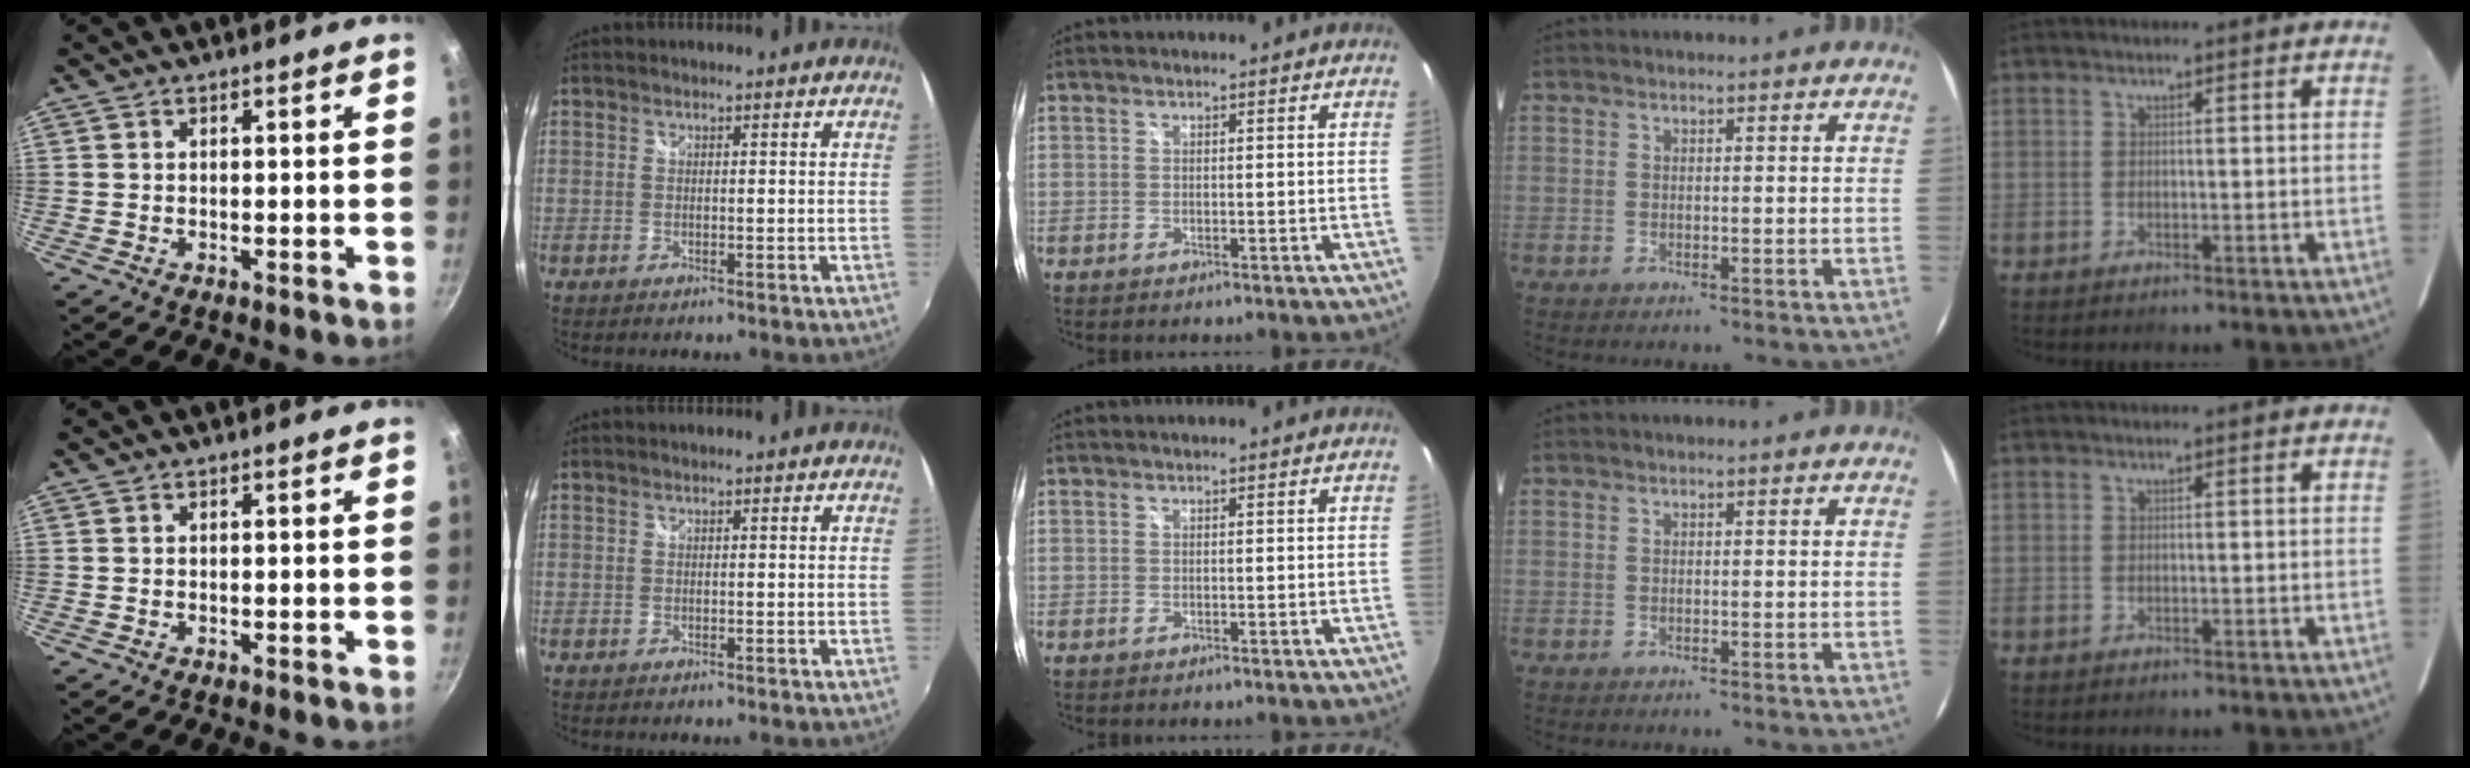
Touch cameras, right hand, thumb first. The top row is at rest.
{}